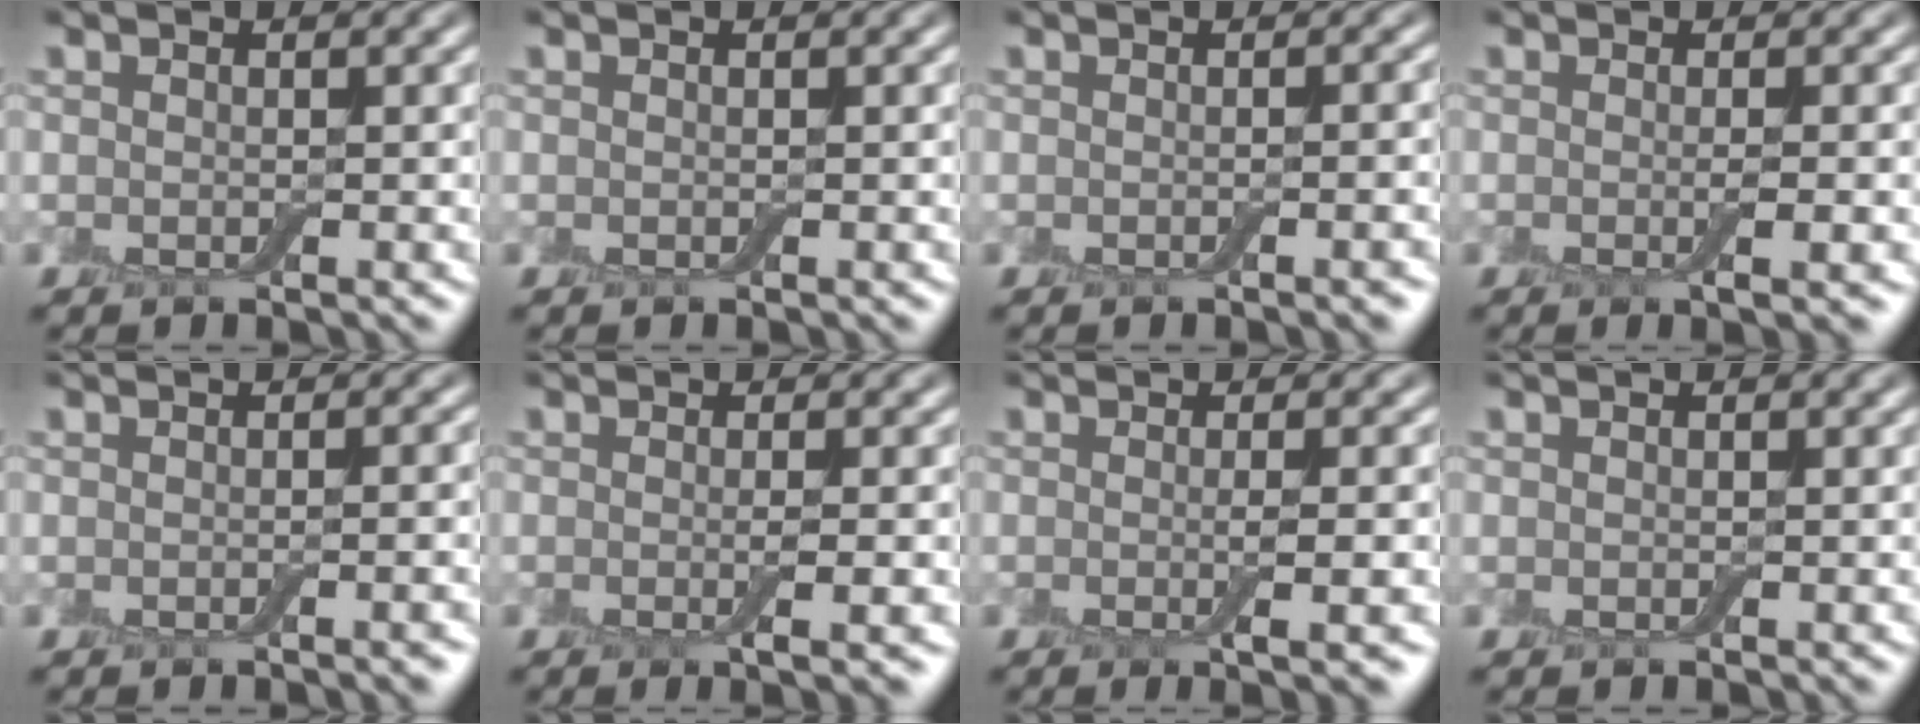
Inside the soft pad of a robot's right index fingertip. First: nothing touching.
{"total": 0.0}
{"total": 2.5, "force": [-0.4, 0.9, 2.3], "torque": [-0.006, 0.005, -0.002]}
{"total": 2.8, "force": [-0.3, 0.7, 2.7], "torque": [-0.032, -0.003, -0.006]}
{"total": 2.9, "force": [-0.4, 1.1, 2.6], "torque": [-0.007, 0.007, -0.004]}
{"total": 3.1, "force": [-0.4, 0.8, 3.0], "torque": [-0.035, -0.004, -0.007]}
{"total": 3.9, "force": [-0.4, 1.0, 3.8], "torque": [-0.045, -0.003, -0.007]}
{"total": 0.0}